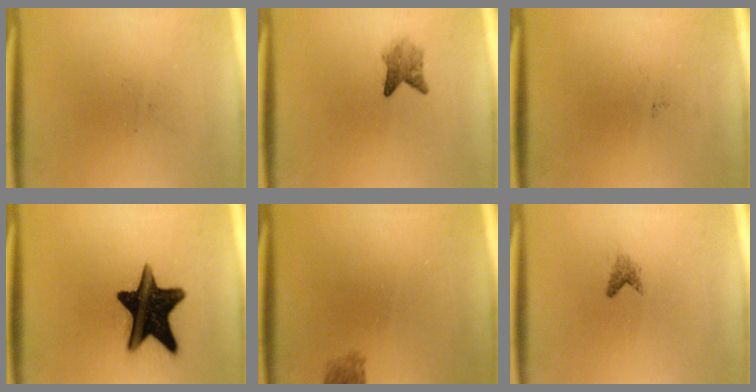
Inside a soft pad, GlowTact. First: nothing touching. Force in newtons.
{"total": 2.6}
{"total": 0.0}
{"total": 16.0}
{"total": 2.2}
{"total": 1.0}